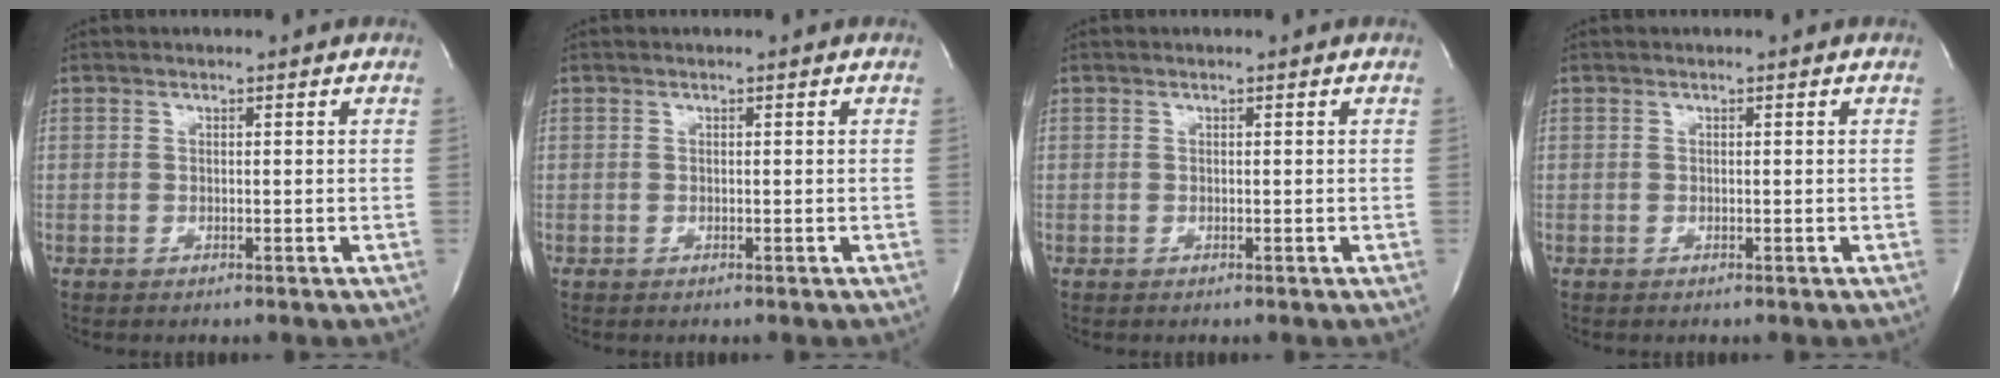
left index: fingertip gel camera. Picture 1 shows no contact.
{"total": 0.0}
{"total": 0.0}
{"total": 0.0}